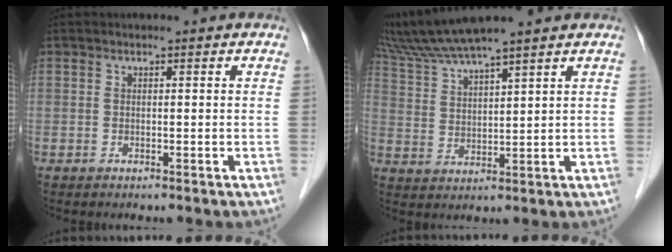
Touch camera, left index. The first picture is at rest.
{"total": 9.5, "force": [8.5, -0.9, 4.2], "torque": [-0.086, 0.025, 0.163]}